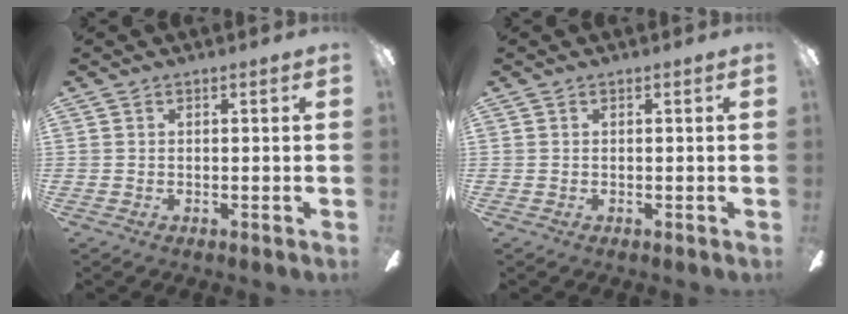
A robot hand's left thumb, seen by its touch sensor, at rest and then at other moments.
{"total": 0.0}